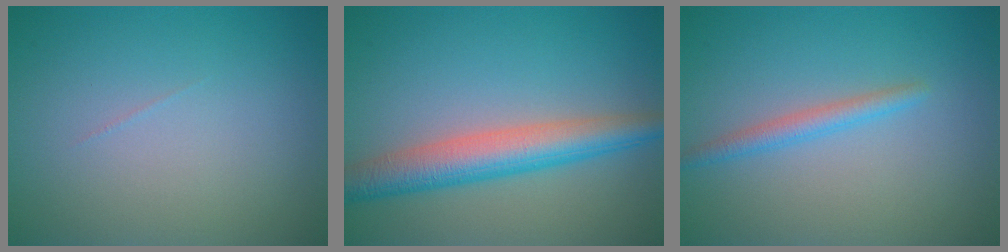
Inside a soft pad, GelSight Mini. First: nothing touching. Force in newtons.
{"total": 5.6, "press": 5.6, "slide": 0.1}
{"total": 1.8, "press": 1.8, "slide": 0.0}